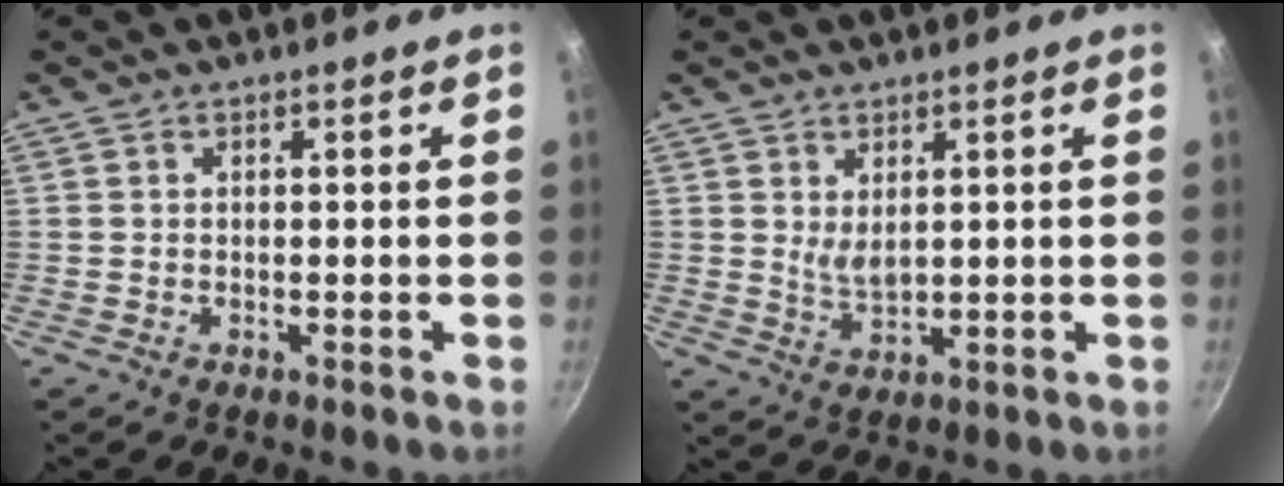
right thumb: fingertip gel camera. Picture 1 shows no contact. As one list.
[{"total": 3.6, "force": [1.5, 1.8, 2.7], "torque": [-0.046, -0.019, 0.033]}]